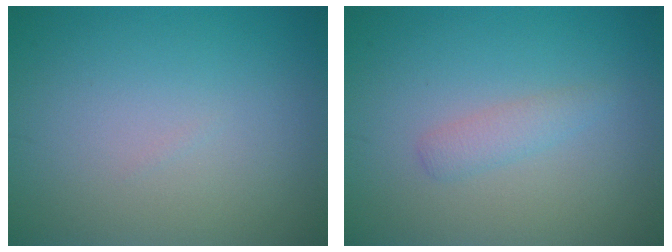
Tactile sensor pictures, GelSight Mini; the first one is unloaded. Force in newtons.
{"total": 1.4, "press": 1.4, "slide": 0.0}